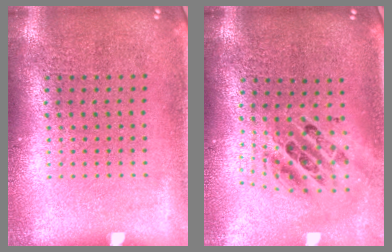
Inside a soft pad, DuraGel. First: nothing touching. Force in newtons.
{"total": 2.0, "press": 1.5, "slide": 1.3}